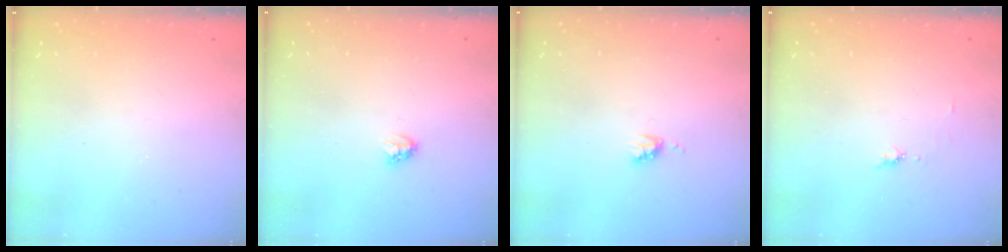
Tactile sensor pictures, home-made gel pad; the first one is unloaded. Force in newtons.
{"total": 2.8, "press": 2.8, "slide": 0.3}
{"total": 3.7, "press": 3.7, "slide": 0.4}
{"total": 4.8, "press": 4.7, "slide": 0.6}